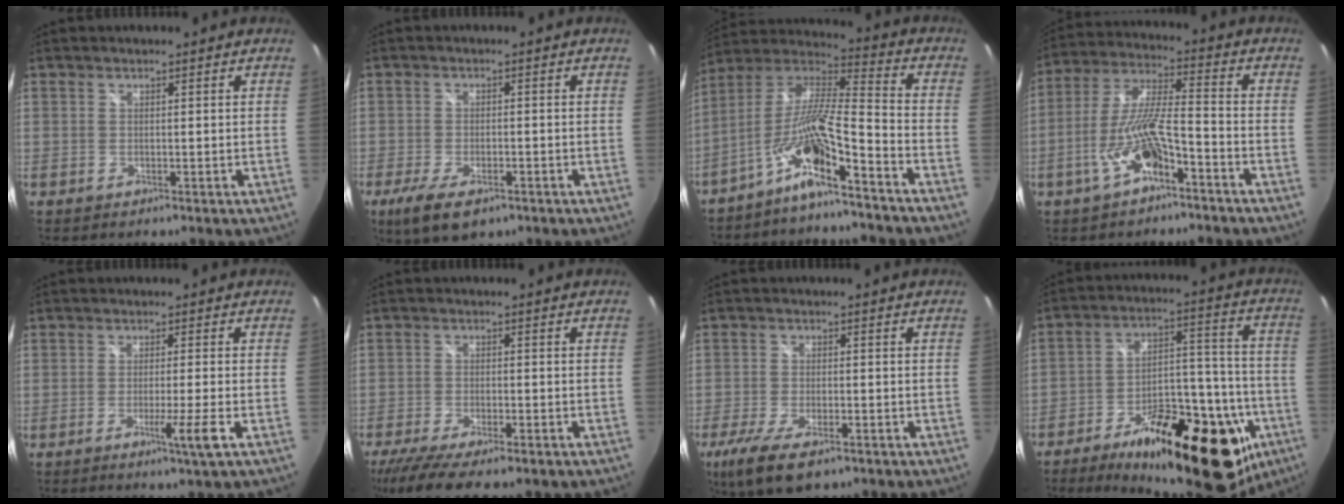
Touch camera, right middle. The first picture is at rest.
{"total": 8.0, "force": [-4.5, 3.2, 5.7], "torque": [-0.130, -0.030, -0.079]}
{"total": 11.2, "force": [-7.0, -0.2, 8.8], "torque": [-0.160, 0.002, -0.134]}
{"total": 11.0, "force": [-5.9, 2.6, 9.0], "torque": [-0.195, 0.001, -0.104]}
{"total": 4.1, "force": [-1.4, -1.5, 3.6], "torque": [-0.064, -0.010, -0.027]}
{"total": 12.2, "force": [-8.9, 3.2, 7.7], "torque": [-0.169, -0.052, -0.147]}
{"total": 10.5, "force": [-6.2, 3.9, 7.5], "torque": [-0.171, -0.040, -0.111]}
{"total": 30.5, "force": [-16.6, 12.4, 22.4], "torque": [-0.314, 0.015, -0.229]}